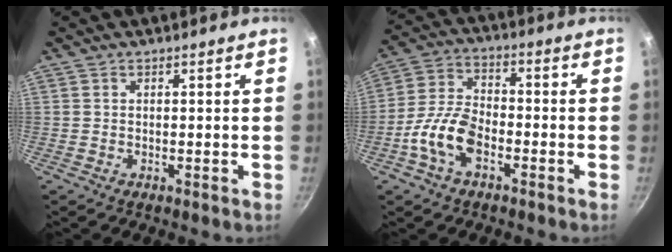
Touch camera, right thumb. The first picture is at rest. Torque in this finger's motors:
{"motor_torque": [2.43, 2.20, 1.52, -1.25, 0.23]}